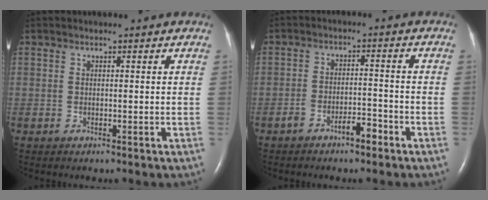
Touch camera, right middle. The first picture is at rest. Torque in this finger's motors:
{"motor_torque": [0.67, -0.69, 0.29, 0.05]}